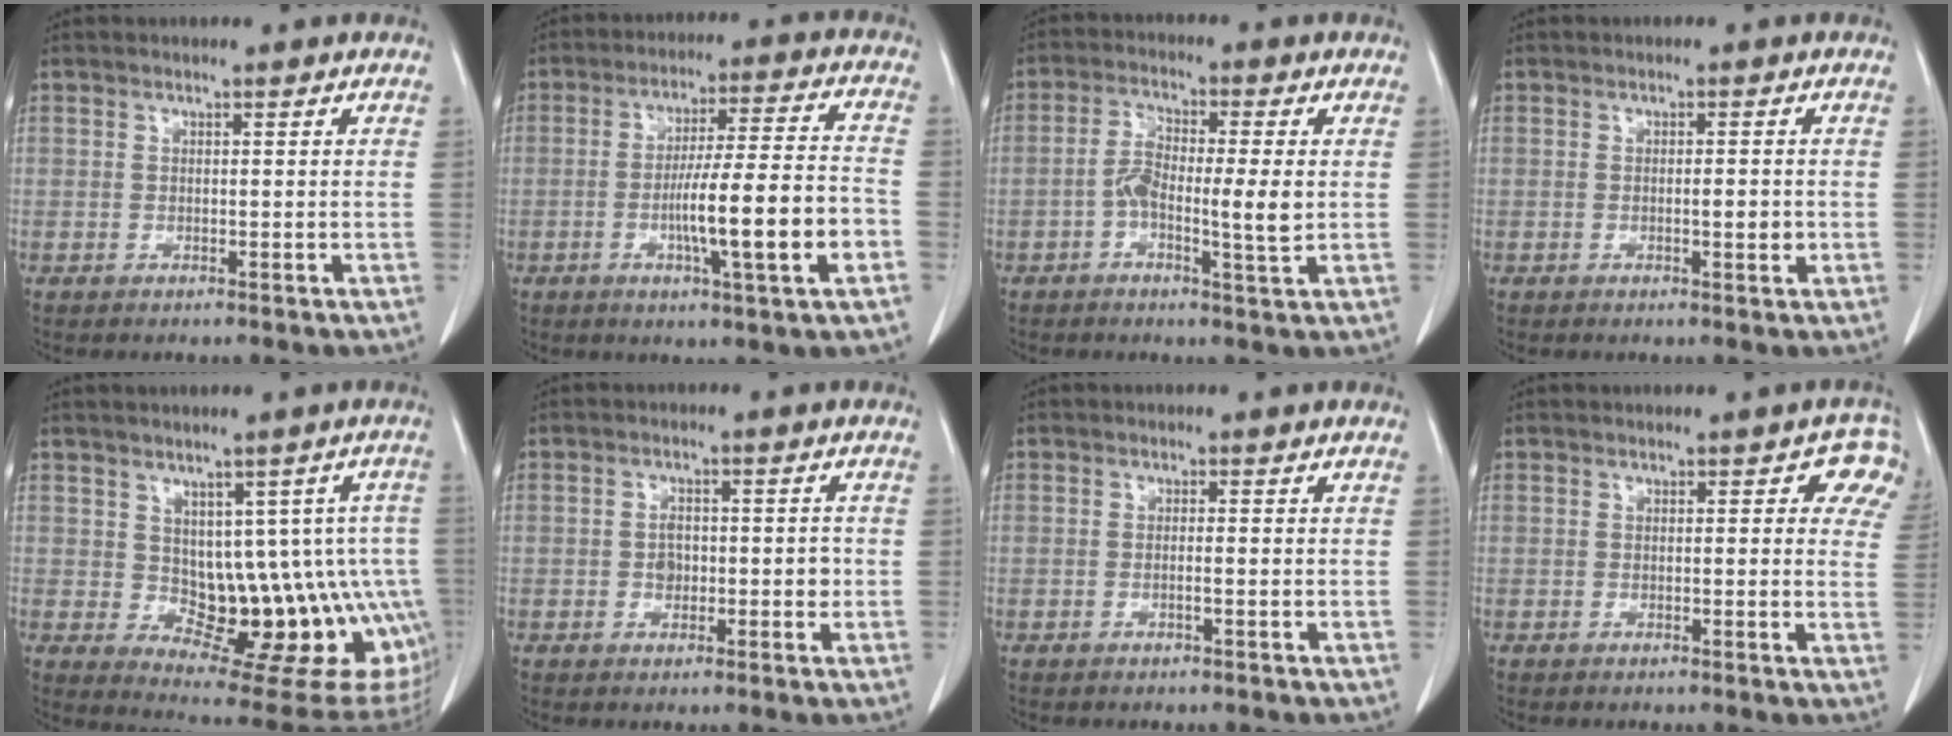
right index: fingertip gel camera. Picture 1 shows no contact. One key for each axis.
{"total": 13.3, "fx": -3.8, "fy": 0.2, "fz": 12.7, "tx": -0.209, "ty": 0.001, "tz": -0.062}
{"total": 7.2, "fx": -0.9, "fy": 1.2, "fz": 7.0, "tx": -0.129, "ty": 0.005, "tz": -0.021}
{"total": 2.0, "fx": -0.3, "fy": 0.5, "fz": 1.9, "tx": -0.031, "ty": -0.001, "tz": -0.005}
{"total": 15.5, "fx": -0.8, "fy": 6.9, "fz": 13.8, "tx": -0.125, "ty": 0.015, "tz": 0.013}
{"total": 3.5, "fx": -0.4, "fy": 2.2, "fz": 2.7, "tx": -0.040, "ty": 0.008, "tz": -0.003}
{"total": 0.8, "fx": -0.3, "fy": -0.1, "fz": 0.7, "tx": -0.014, "ty": 0.001, "tz": -0.004}
{"total": 5.0, "fx": 2.6, "fy": 2.3, "fz": 3.6, "tx": -0.020, "ty": 0.000, "tz": 0.011}